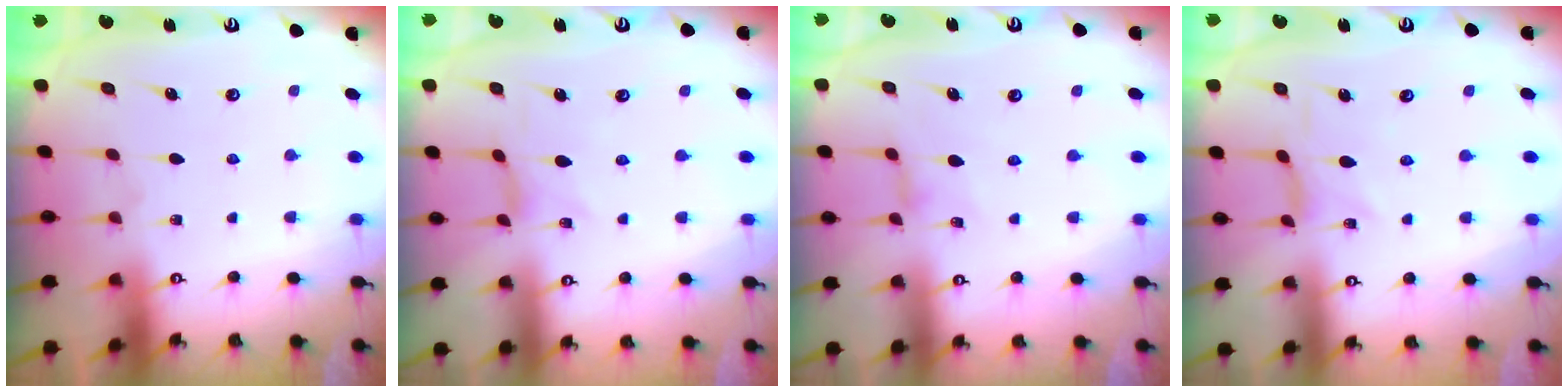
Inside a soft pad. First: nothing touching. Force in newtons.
{"total": 0.0}
{"total": 1.3, "press": 1.3, "slide": 0.4}
{"total": 0.9, "press": 0.8, "slide": 0.4}